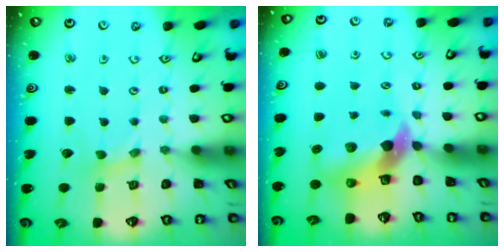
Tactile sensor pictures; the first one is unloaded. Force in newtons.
{"total": 8.3, "press": 8.2, "slide": 1.5}